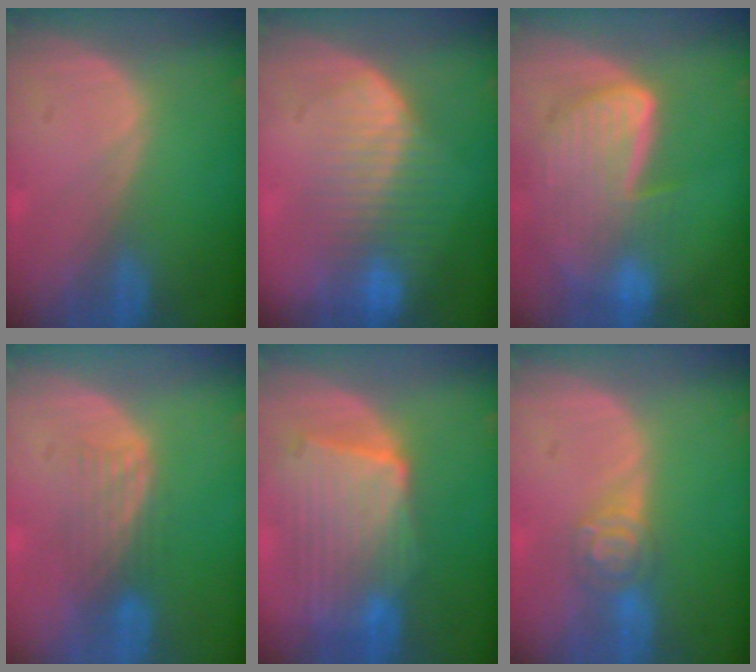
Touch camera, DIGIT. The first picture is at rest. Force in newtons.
{"total": 8.0, "press": 7.5, "slide": 2.7}
{"total": 9.3, "press": 8.1, "slide": 4.6}
{"total": 4.4, "press": 3.7, "slide": 2.4}
{"total": 10.3, "press": 9.1, "slide": 4.9}
{"total": 4.2, "press": 4.2, "slide": 0.3}